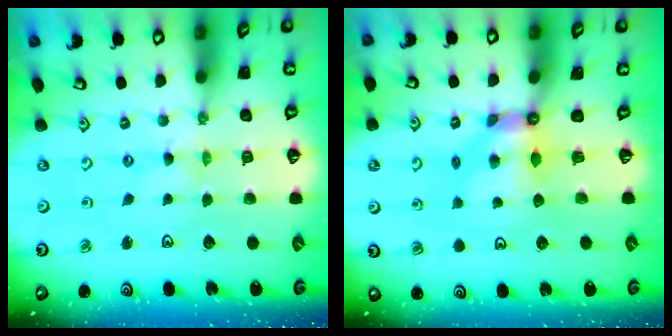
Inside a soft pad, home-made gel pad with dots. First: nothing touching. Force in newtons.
{"total": 5.9, "press": 5.9, "slide": 0.3}